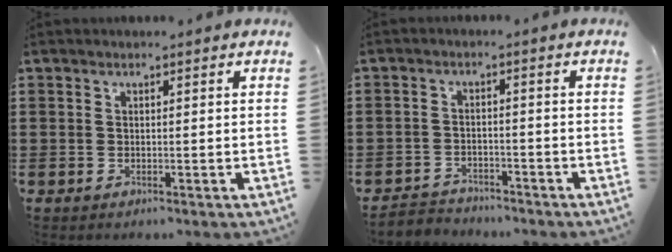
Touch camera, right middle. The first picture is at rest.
{"total": 2.9, "force": [-2.8, 0.7, -0.3], "torque": [-0.005, -0.002, -0.061]}